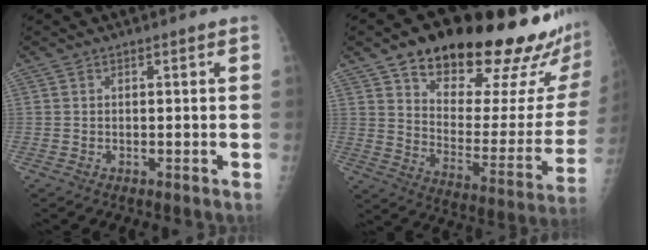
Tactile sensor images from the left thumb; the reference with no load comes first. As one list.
[{"total": 29.1, "force": [20.5, 9.6, 18.3], "torque": [-0.226, -0.080, 0.291]}]